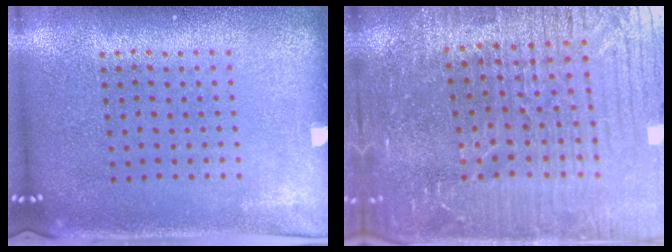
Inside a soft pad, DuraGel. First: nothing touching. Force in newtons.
{"total": 5.4, "press": 5.0, "slide": 2.1}